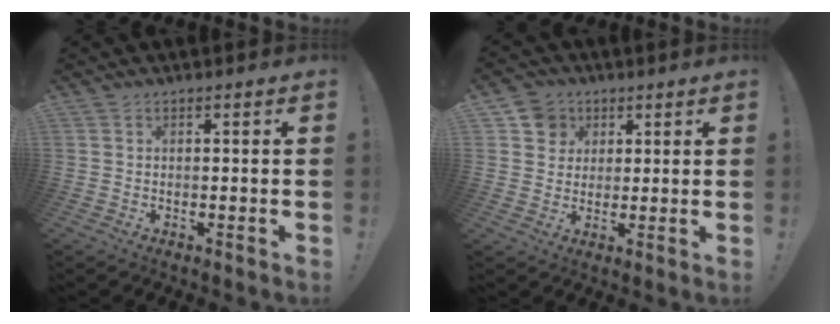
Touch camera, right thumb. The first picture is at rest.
{"total": 7.2, "force": [3.4, 6.2, 1.4], "torque": [-0.018, -0.017, 0.069]}